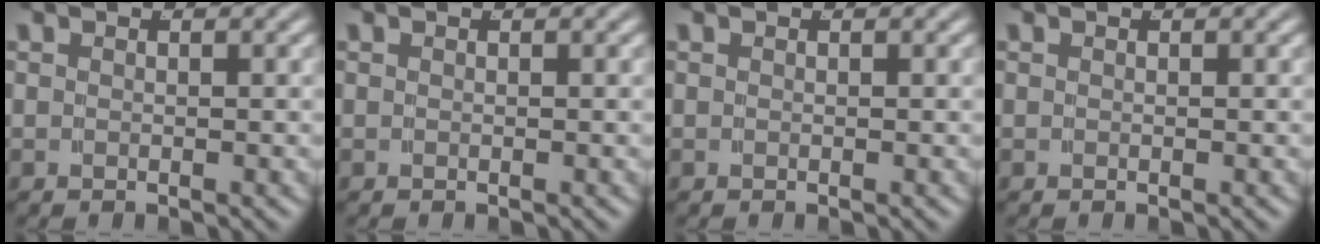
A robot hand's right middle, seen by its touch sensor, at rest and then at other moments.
{"total": 0.0}
{"total": 0.0}
{"total": 0.0}